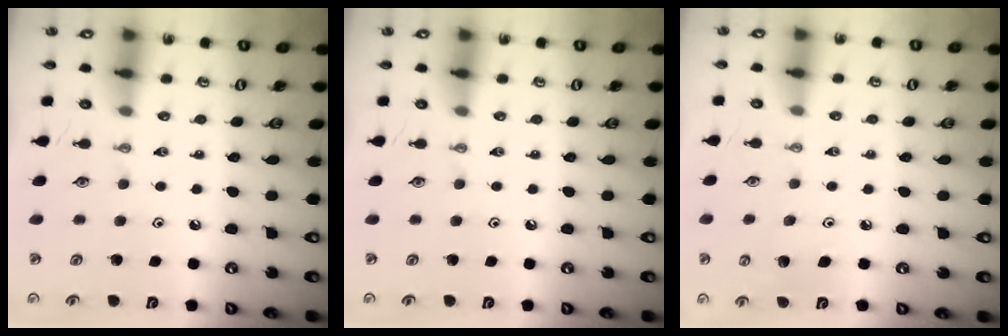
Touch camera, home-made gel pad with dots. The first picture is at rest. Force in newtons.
{"total": 0.0}
{"total": 4.9, "press": 4.7, "slide": 1.3}